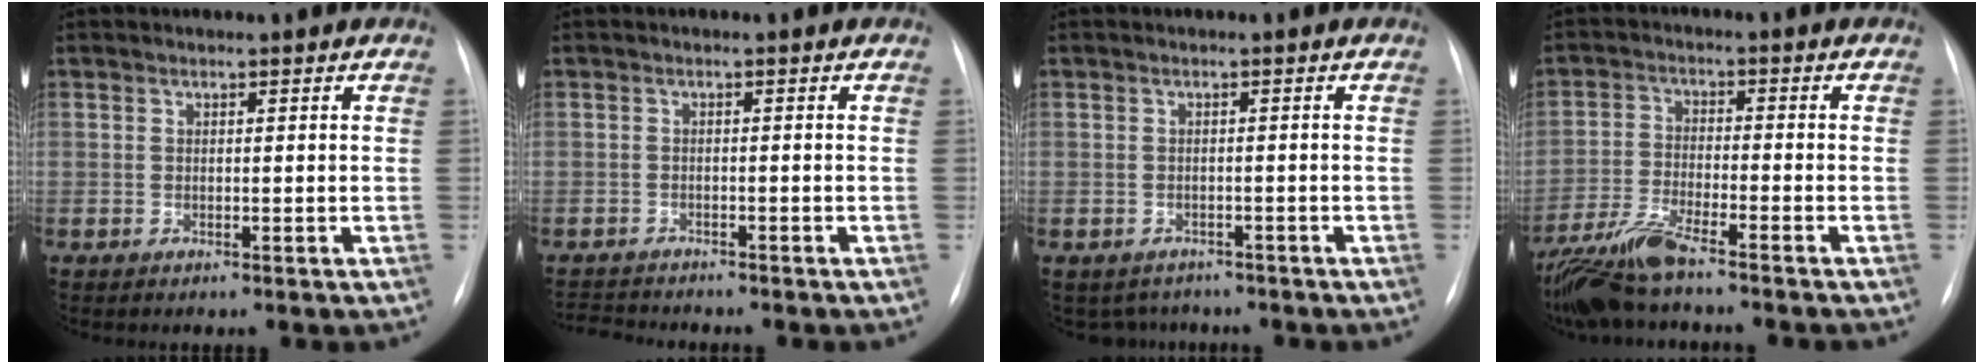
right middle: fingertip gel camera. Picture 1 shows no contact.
{"total": 4.2, "force": [-4.1, 0.4, 0.5], "torque": [-0.009, -0.016, -0.066]}
{"total": 4.0, "force": [-3.3, 2.1, 0.0], "torque": [-0.001, 0.006, -0.043]}
{"total": 9.1, "force": [-7.6, 0.3, 5.0], "torque": [-0.105, -0.027, -0.143]}